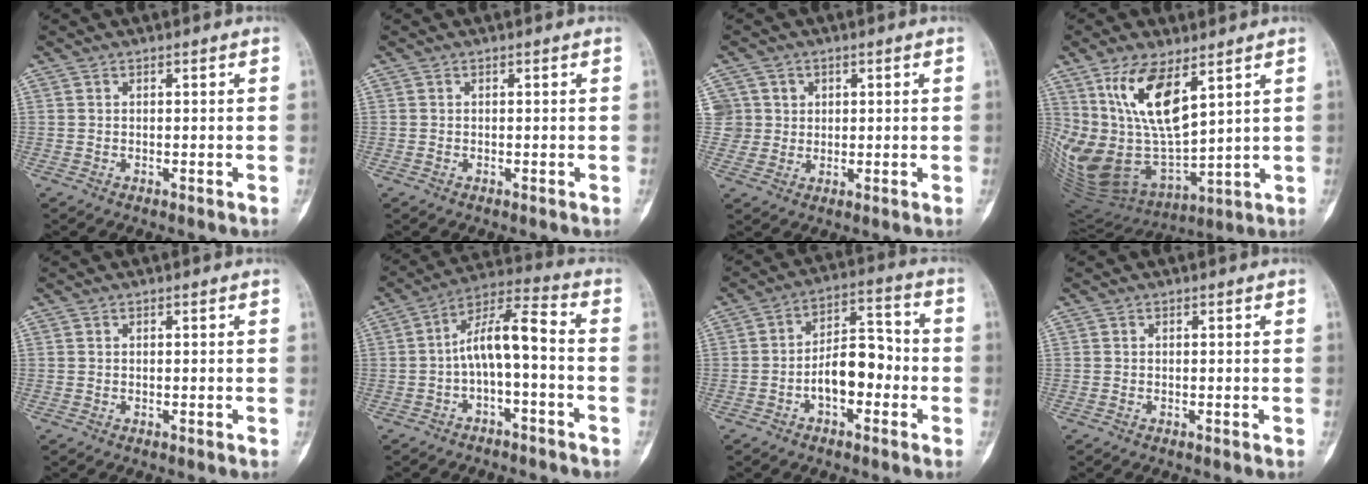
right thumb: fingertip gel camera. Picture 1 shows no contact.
{"total": 0.0}
{"total": 5.2, "force": [1.6, 5.0, 0.0], "torque": [0.032, -0.001, 0.030]}
{"total": 22.4, "force": [8.1, 10.5, 18.0], "torque": [-0.351, -0.045, 0.172]}
{"total": 0.0}
{"total": 9.8, "force": [-2.2, 3.4, 8.9], "torque": [-0.161, 0.070, -0.042]}
{"total": 9.6, "force": [-2.8, 5.5, 7.4], "torque": [-0.098, 0.043, -0.055]}
{"total": 0.0}